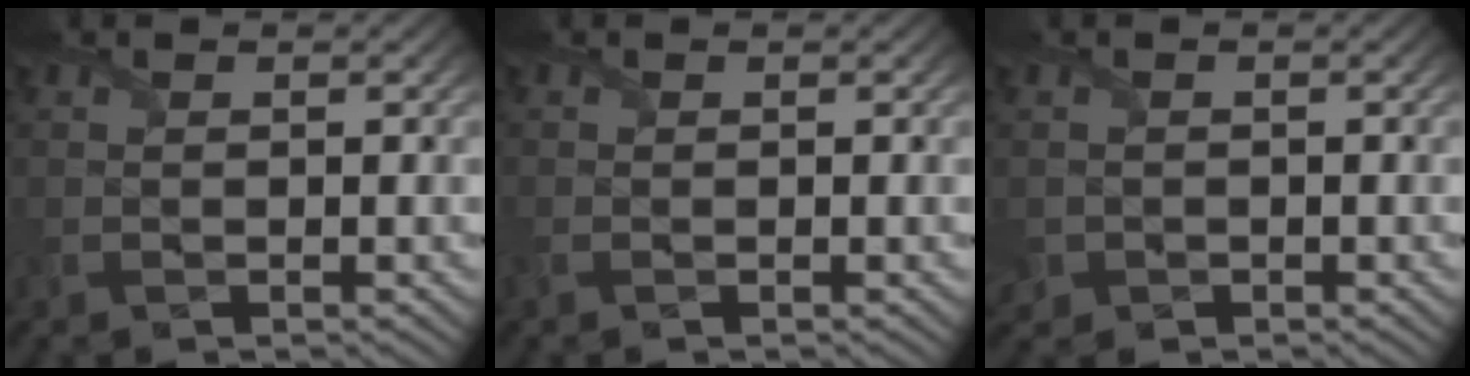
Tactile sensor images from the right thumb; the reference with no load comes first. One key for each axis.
{"total": 1.1, "fx": -0.8, "fy": 0.6, "fz": 0.5, "tx": -0.018, "ty": -0.008, "tz": -0.019}
{"total": 1.8, "fx": -0.8, "fy": 1.5, "fz": 0.3, "tx": -0.012, "ty": -0.013, "tz": -0.019}